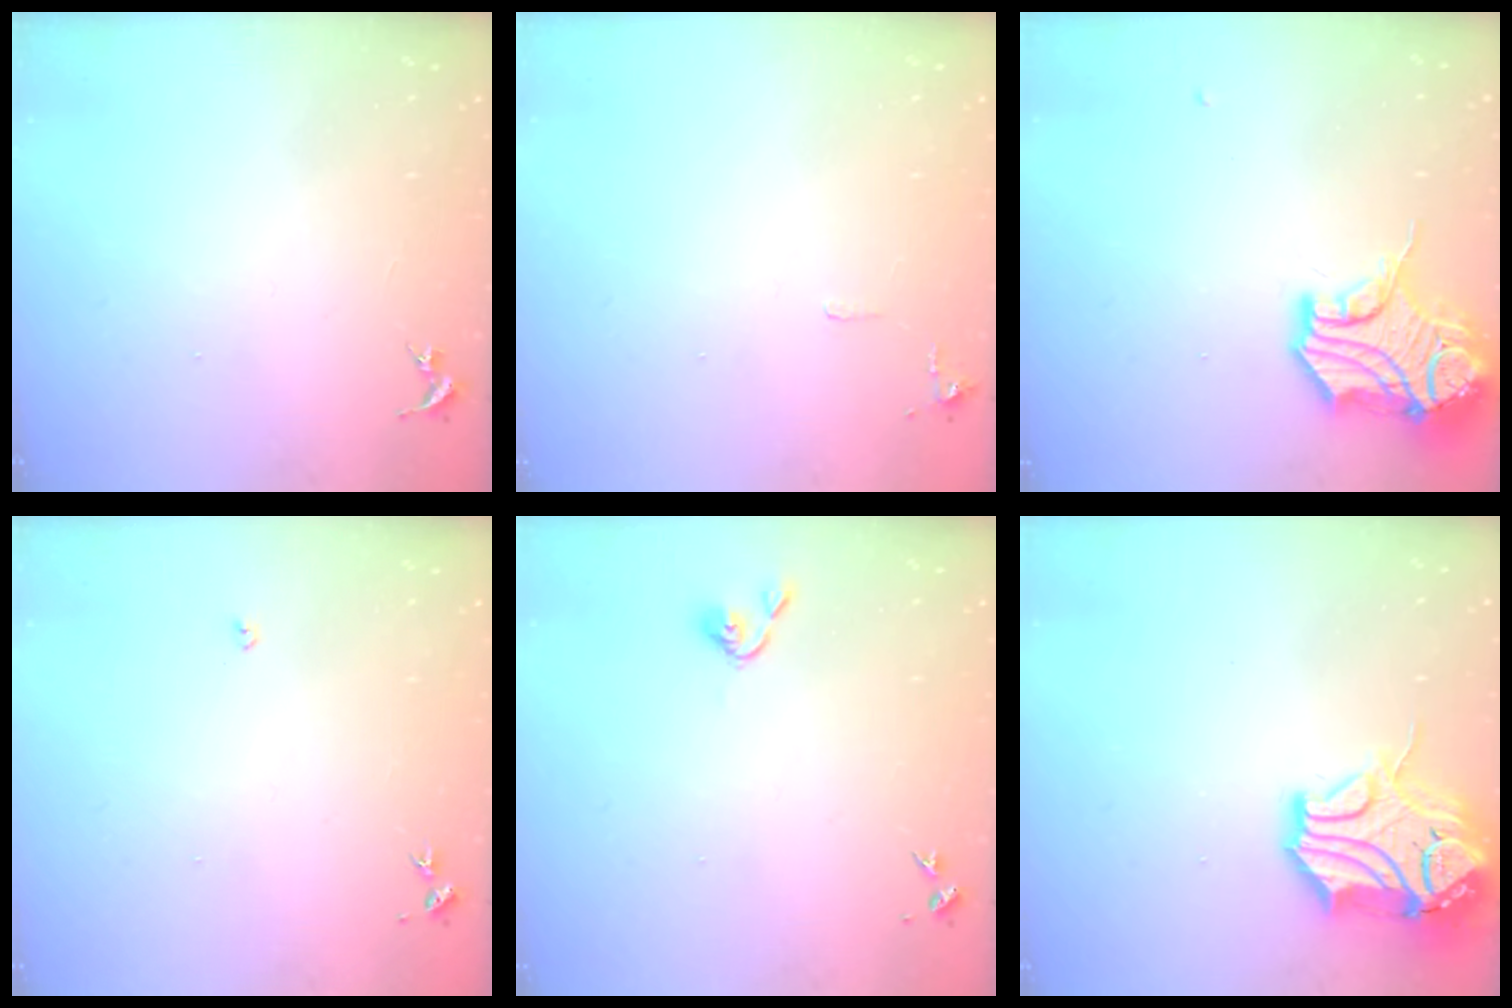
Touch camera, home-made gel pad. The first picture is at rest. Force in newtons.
{"total": 5.0, "press": 5.0, "slide": 0.8}
{"total": 15.8, "press": 15.6, "slide": 2.2}
{"total": 2.7, "press": 2.7, "slide": 0.5}
{"total": 3.7, "press": 3.6, "slide": 0.7}
{"total": 17.2, "press": 17.1, "slide": 2.0}